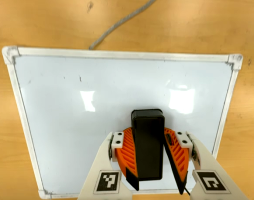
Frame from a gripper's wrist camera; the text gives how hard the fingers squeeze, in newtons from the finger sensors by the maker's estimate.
{"total": 13.8, "left": 15.4, "right": 12.2}